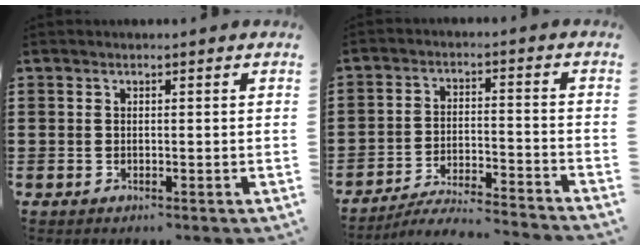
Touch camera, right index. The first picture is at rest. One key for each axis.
{"total": 5.6, "fx": -5.4, "fy": 0.0, "fz": 1.5, "tx": -0.032, "ty": -0.005, "tz": -0.107}